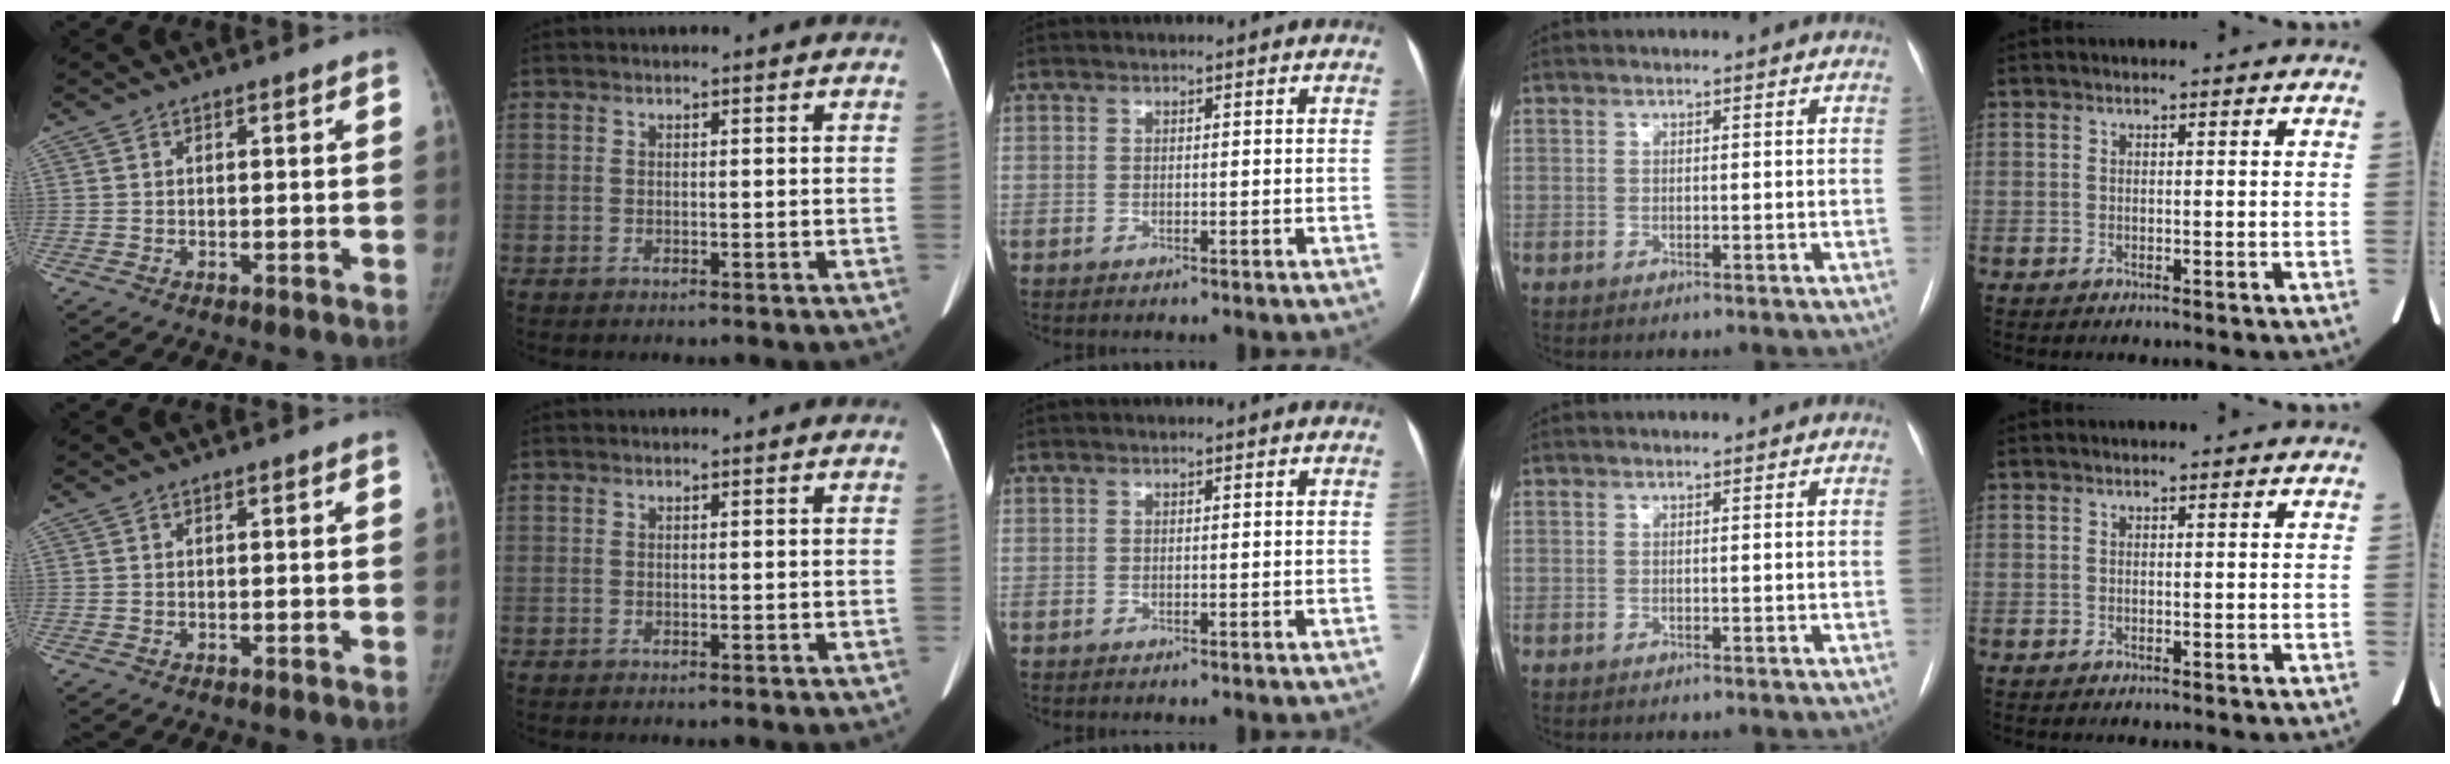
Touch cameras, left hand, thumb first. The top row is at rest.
{}